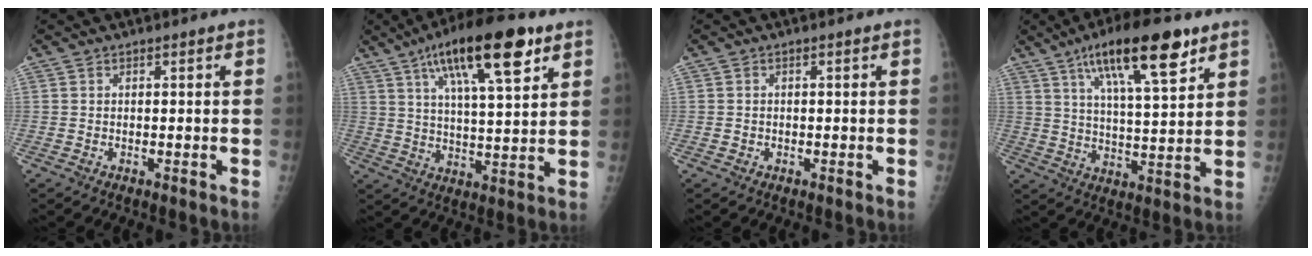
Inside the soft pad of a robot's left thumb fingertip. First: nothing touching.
{"total": 17.8, "force": [9.2, 4.9, 14.3], "torque": [-0.212, -0.021, 0.152]}
{"total": 0.7, "force": [-0.3, 0.6, -0.1], "torque": [0.008, 0.003, -0.006]}
{"total": 16.6, "force": [9.2, 4.4, 13.1], "torque": [-0.192, -0.031, 0.154]}